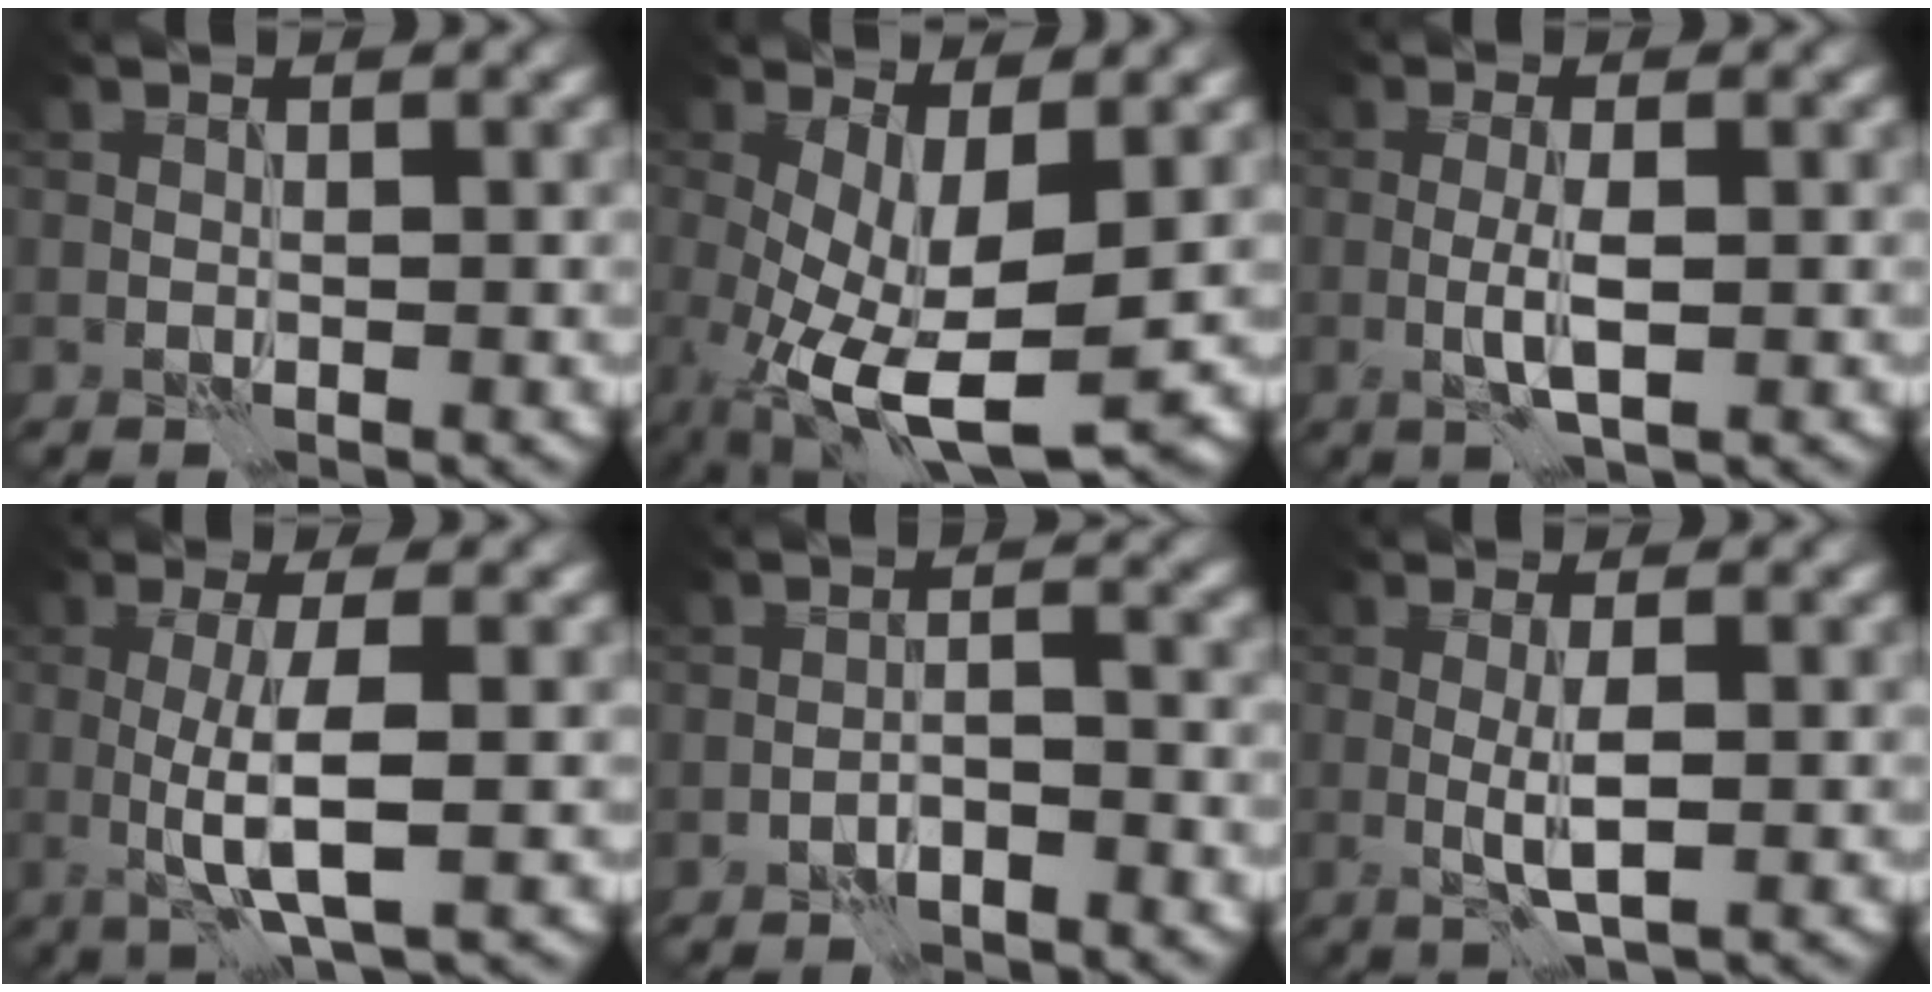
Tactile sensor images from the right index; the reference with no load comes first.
{"total": 9.0, "force": [-2.3, 3.4, 8.0], "torque": [-0.166, -0.021, -0.031]}
{"total": 2.5, "force": [-0.5, 0.4, 2.4], "torque": [-0.050, -0.002, -0.011]}
{"total": 4.8, "force": [-0.4, 0.8, 4.7], "torque": [-0.087, -0.004, -0.009]}
{"total": 2.2, "force": [-1.9, 0.5, 1.1], "torque": [-0.016, 0.008, -0.038]}
{"total": 2.7, "force": [-0.4, 0.3, 2.6], "torque": [-0.052, -0.003, -0.006]}